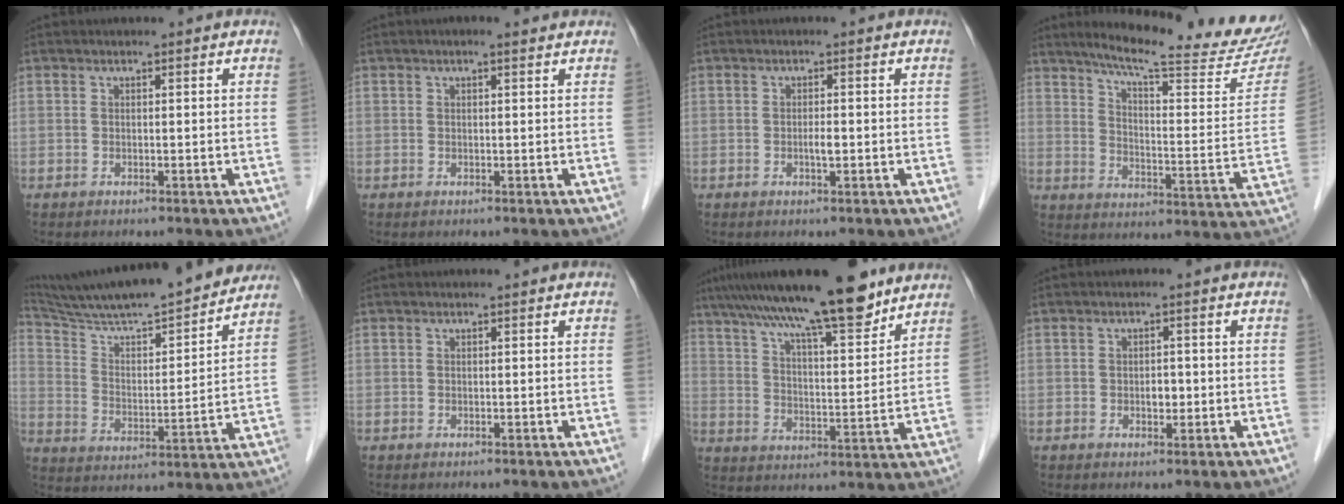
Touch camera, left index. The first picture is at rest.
{"total": 1.7, "force": [1.1, 0.5, 1.1], "torque": [-0.022, 0.012, 0.014]}
{"total": 1.5, "force": [-0.4, 0.3, 1.4], "torque": [-0.026, 0.000, -0.007]}
{"total": 23.5, "force": [20.7, 1.1, 11.0], "torque": [-0.155, -0.059, 0.266]}
{"total": 22.2, "force": [20.0, 1.4, 9.6], "torque": [-0.163, 0.001, 0.308]}
{"total": 0.0}
{"total": 18.5, "force": [14.4, 2.5, 11.3], "torque": [-0.189, 0.024, 0.230]}
{"total": 1.7, "force": [-0.4, 1.1, 1.3], "torque": [-0.020, 0.002, -0.003]}